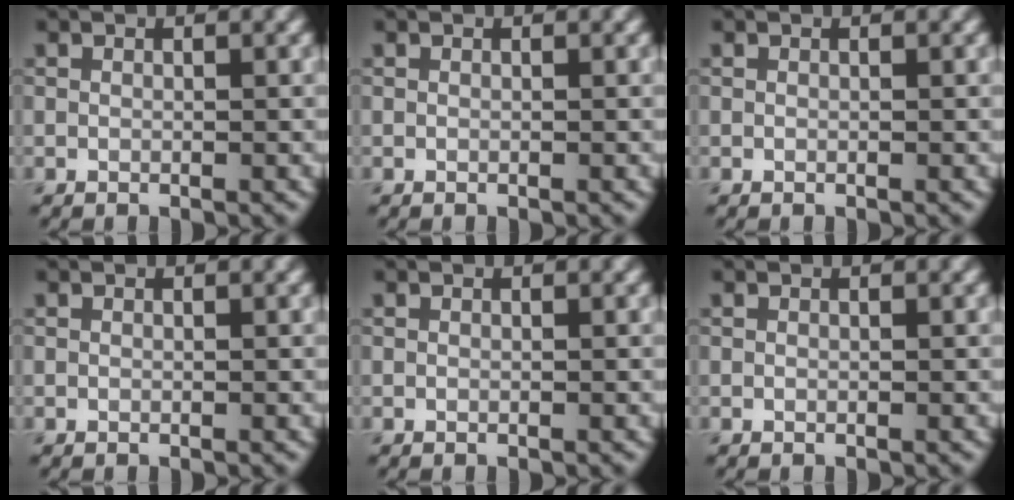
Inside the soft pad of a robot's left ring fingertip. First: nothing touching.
{"total": 0.0}
{"total": 0.0}
{"total": 0.0}
{"total": 0.0}
{"total": 0.0}